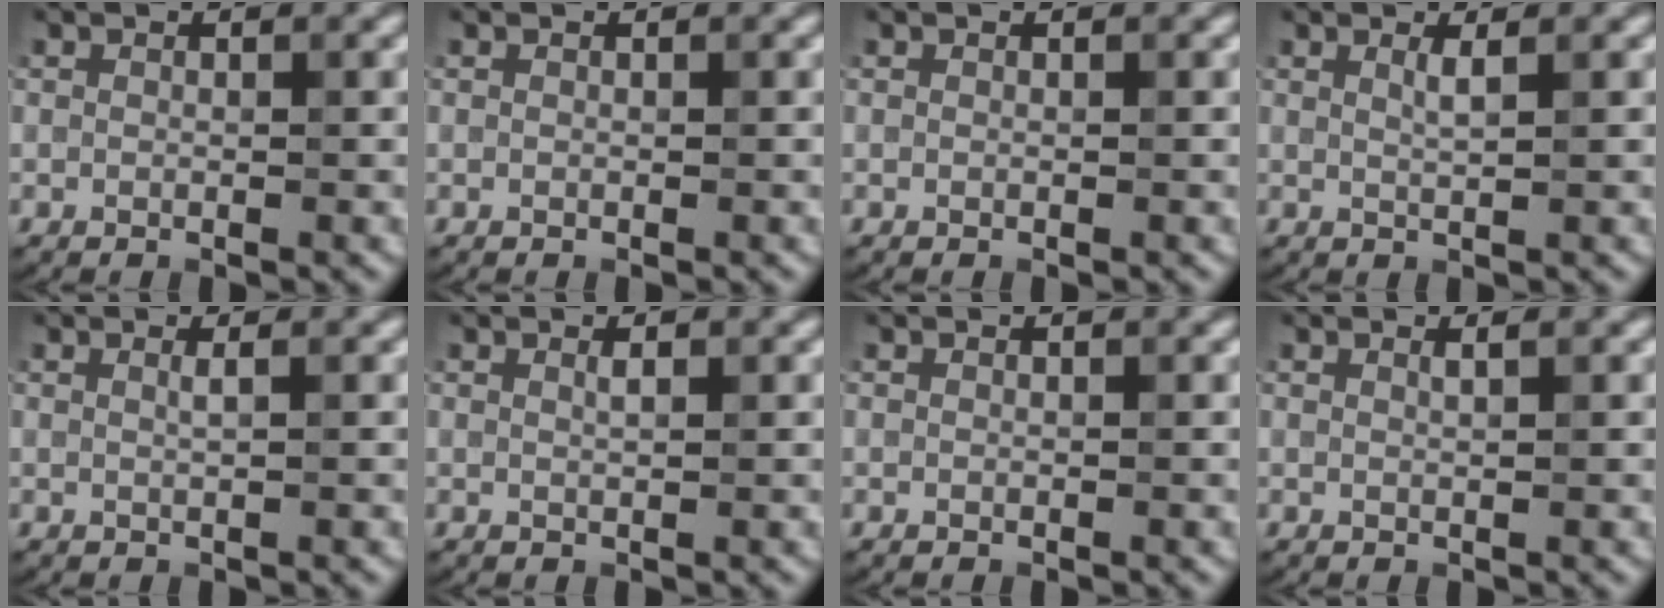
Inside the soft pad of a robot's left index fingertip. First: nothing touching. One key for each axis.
{"total": 0.0}
{"total": 0.0}
{"total": 1.2, "fx": 0.6, "fy": 0.3, "fz": 1.0, "tx": -0.013, "ty": -0.001, "tz": 0.007}
{"total": 0.8, "fx": 0.3, "fy": 0.3, "fz": 0.7, "tx": -0.006, "ty": 0.001, "tz": 0.002}
{"total": 0.8, "fx": 0.4, "fy": 0.2, "fz": 0.7, "tx": -0.011, "ty": 0.001, "tz": 0.006}
{"total": 0.0}
{"total": 0.6, "fx": 0.4, "fy": 0.2, "fz": 0.5, "tx": -0.003, "ty": 0.000, "tz": 0.006}